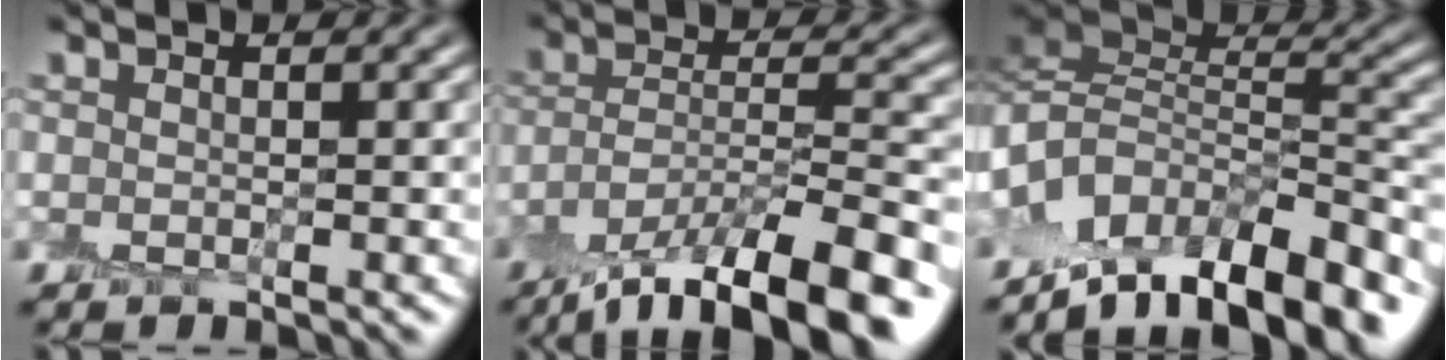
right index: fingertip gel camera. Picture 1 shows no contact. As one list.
[{"total": 12.1, "force": [-8.6, 3.7, 7.7], "torque": [-0.133, 0.001, -0.148]}, {"total": 13.3, "force": [-8.5, 5.4, 8.7], "torque": [-0.168, 0.016, -0.142]}]